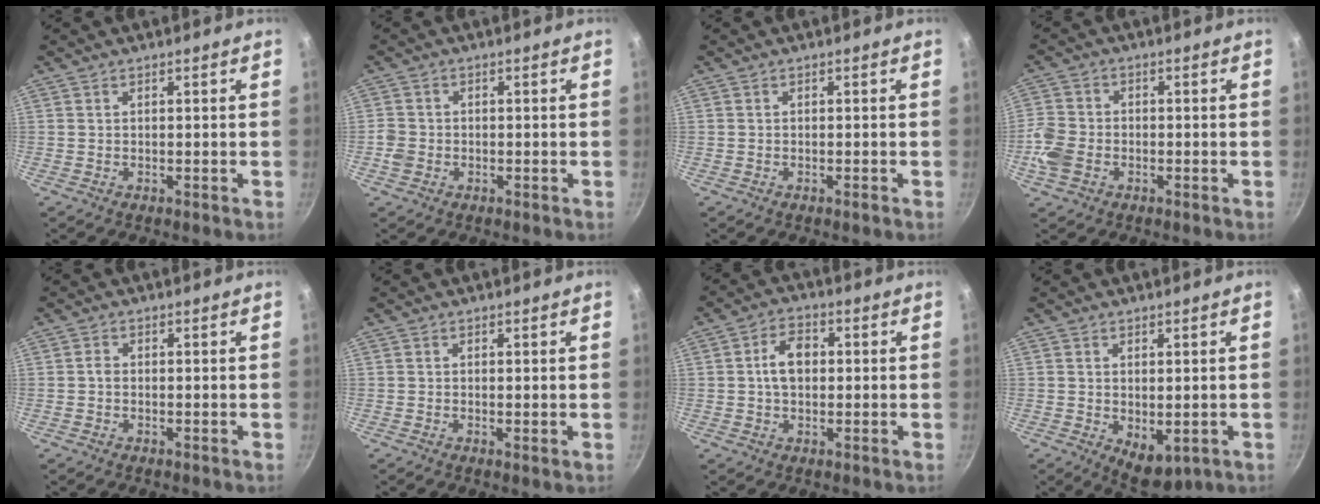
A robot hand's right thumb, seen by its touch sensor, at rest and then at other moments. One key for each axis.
{"total": 3.0, "fx": -1.0, "fy": 2.5, "fz": 1.2, "tx": -0.020, "ty": 0.014, "tz": -0.020}
{"total": 0.5, "fx": -0.4, "fy": 0.1, "fz": 0.4, "tx": -0.008, "ty": 0.003, "tz": -0.007}
{"total": 7.6, "fx": -2.5, "fy": 5.7, "fz": 4.3, "tx": -0.089, "ty": 0.017, "tz": -0.060}
{"total": 1.2, "fx": -0.2, "fy": 1.0, "fz": 0.7, "tx": -0.011, "ty": 0.008, "tz": -0.006}
{"total": 0.6, "fx": 0.1, "fy": 0.2, "fz": 0.5, "tx": -0.008, "ty": -0.007, "tz": 0.000}
{"total": 6.6, "fx": 0.5, "fy": 4.6, "fz": 4.7, "tx": -0.060, "ty": 0.016, "tz": 0.001}
{"total": 5.7, "fx": -0.4, "fy": 3.4, "fz": 4.5, "tx": -0.051, "ty": -0.015, "tz": 0.005}